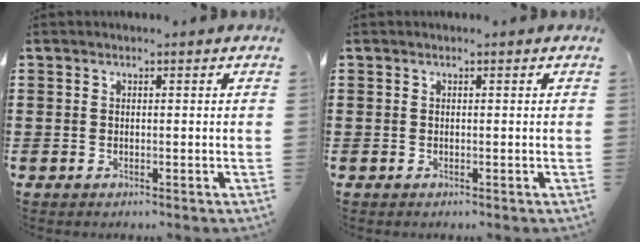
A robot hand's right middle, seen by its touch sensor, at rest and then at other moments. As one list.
[{"total": 0.0}]